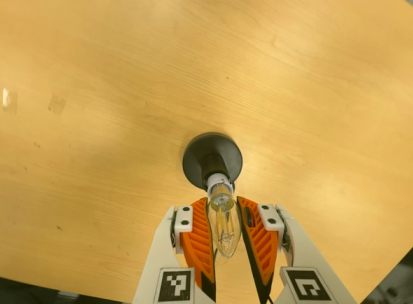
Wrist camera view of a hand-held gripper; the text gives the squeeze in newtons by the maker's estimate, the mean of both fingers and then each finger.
{"total": 14.1, "left": 13.7, "right": 14.5}